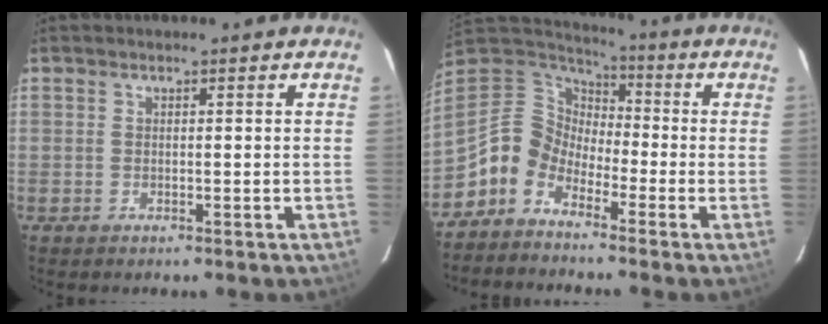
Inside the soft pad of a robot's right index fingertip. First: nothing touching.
{"total": 10.3, "force": [-6.4, 7.3, 3.3], "torque": [-0.083, 0.029, -0.148]}